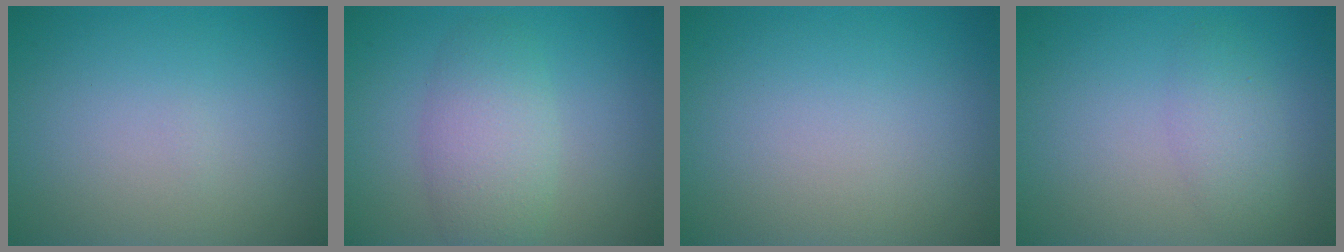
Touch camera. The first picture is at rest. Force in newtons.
{"total": 2.7, "press": 2.7, "slide": 0.3}
{"total": 0.0}
{"total": 2.2, "press": 2.2, "slide": 0.1}